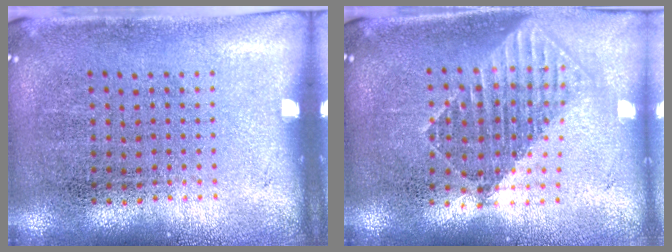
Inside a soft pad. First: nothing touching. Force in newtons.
{"total": 1.7, "press": 1.4, "slide": 1.1}